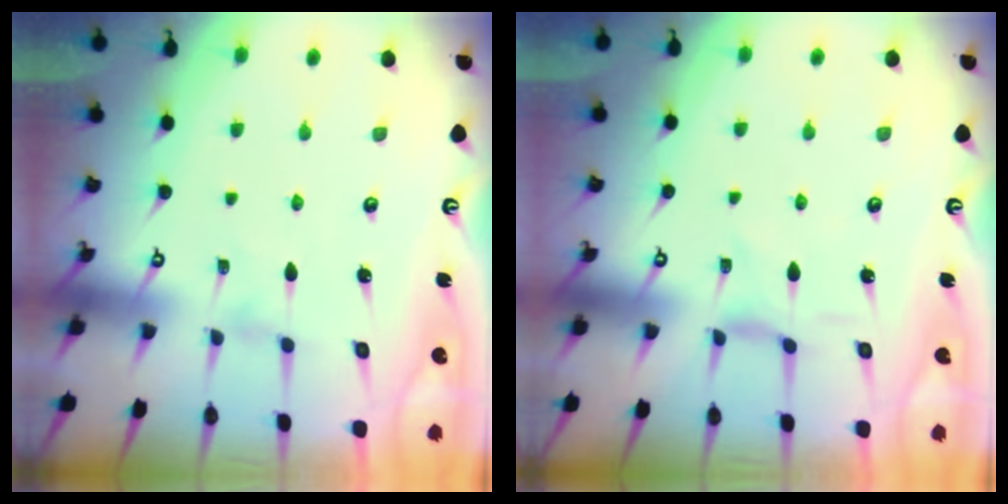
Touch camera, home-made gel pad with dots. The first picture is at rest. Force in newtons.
{"total": 0.7, "press": 0.7, "slide": 0.2}